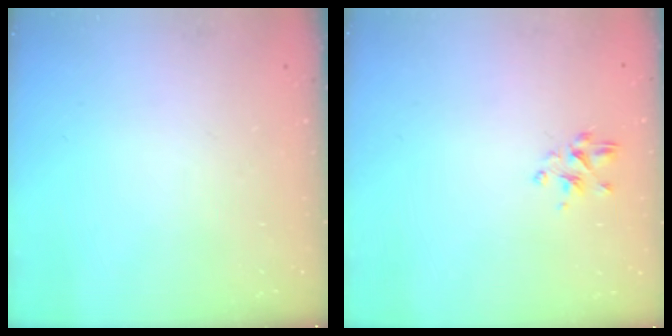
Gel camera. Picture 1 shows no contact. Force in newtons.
{"total": 2.8, "press": 2.7, "slide": 0.9}